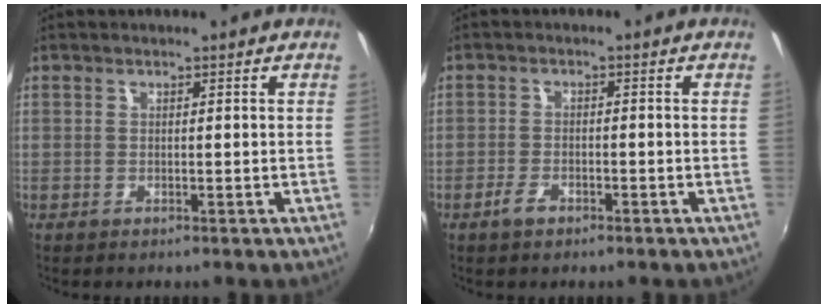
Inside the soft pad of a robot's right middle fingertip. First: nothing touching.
{"total": 2.8, "force": [-1.9, 1.2, 1.6], "torque": [-0.040, -0.002, -0.038]}